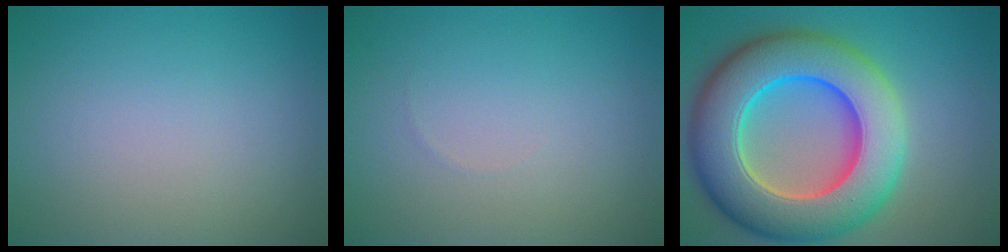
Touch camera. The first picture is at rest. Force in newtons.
{"total": 0.0}
{"total": 13.3, "press": 13.1, "slide": 2.1}